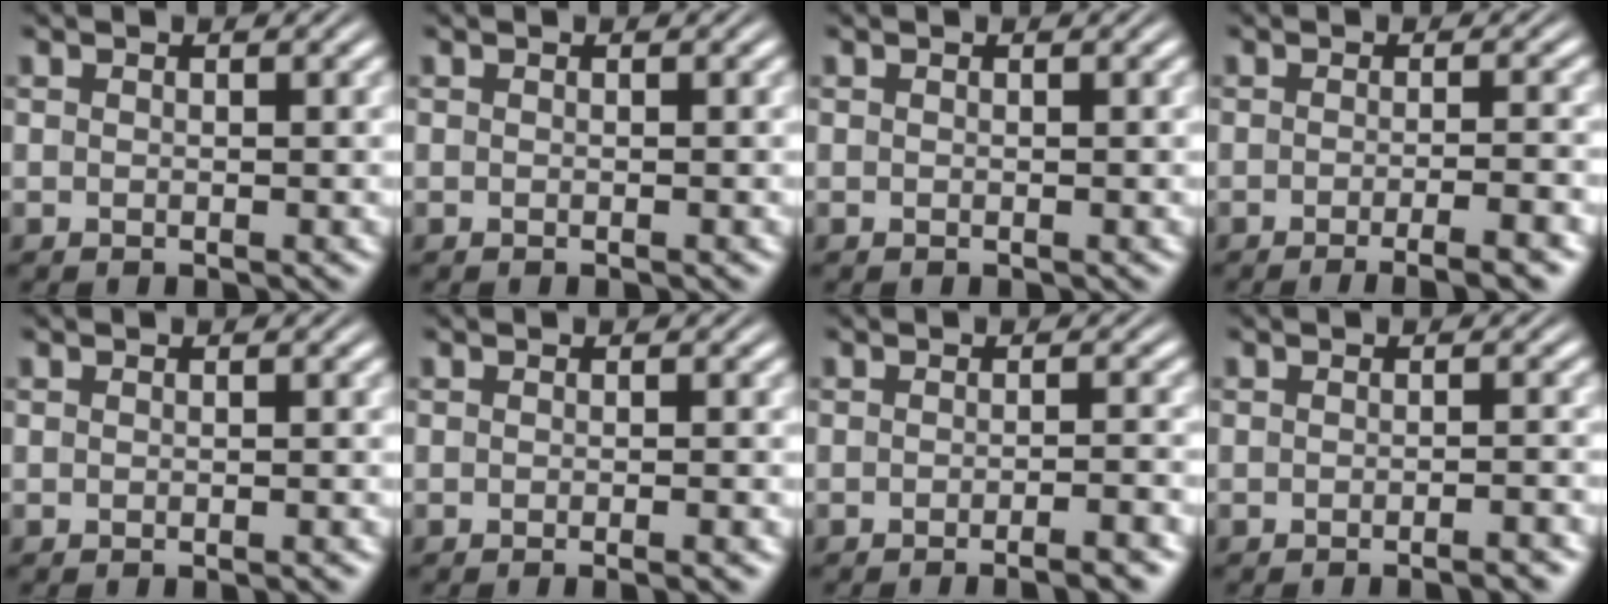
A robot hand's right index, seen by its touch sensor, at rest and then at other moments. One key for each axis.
{"total": 0.0}
{"total": 0.0}
{"total": 4.7, "fx": -3.9, "fy": 0.5, "fz": 2.6, "tx": -0.025, "ty": -0.001, "tz": -0.063}
{"total": 0.6, "fx": -0.5, "fy": -0.2, "fz": 0.1, "tx": -0.002, "ty": 0.004, "tz": -0.009}
{"total": 1.3, "fx": -1.1, "fy": -0.2, "fz": 0.7, "tx": -0.006, "ty": 0.005, "tz": -0.021}
{"total": 3.0, "fx": -2.7, "fy": 0.0, "fz": 1.4, "tx": -0.009, "ty": 0.006, "tz": -0.049}
{"total": 1.8, "fx": -1.7, "fy": -0.2, "fz": 0.6, "tx": -0.006, "ty": 0.005, "tz": -0.031}